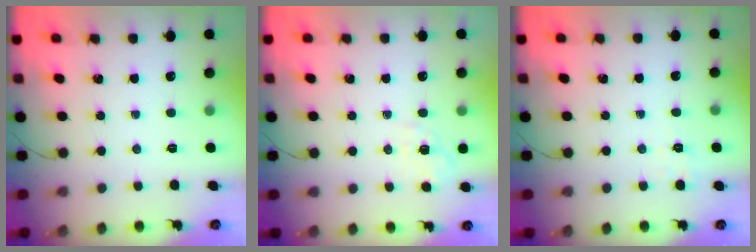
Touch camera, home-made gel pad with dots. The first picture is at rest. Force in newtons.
{"total": 2.2, "press": 1.3, "slide": 1.8}
{"total": 2.5, "press": 1.8, "slide": 1.7}